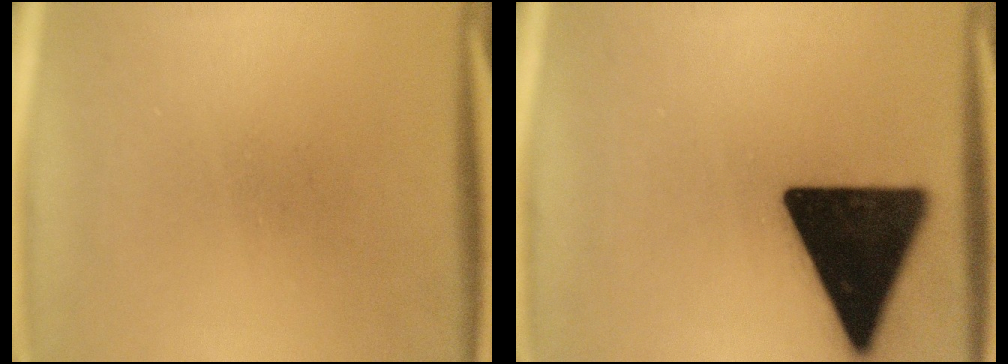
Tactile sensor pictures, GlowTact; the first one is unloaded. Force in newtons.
{"total": 19.5}